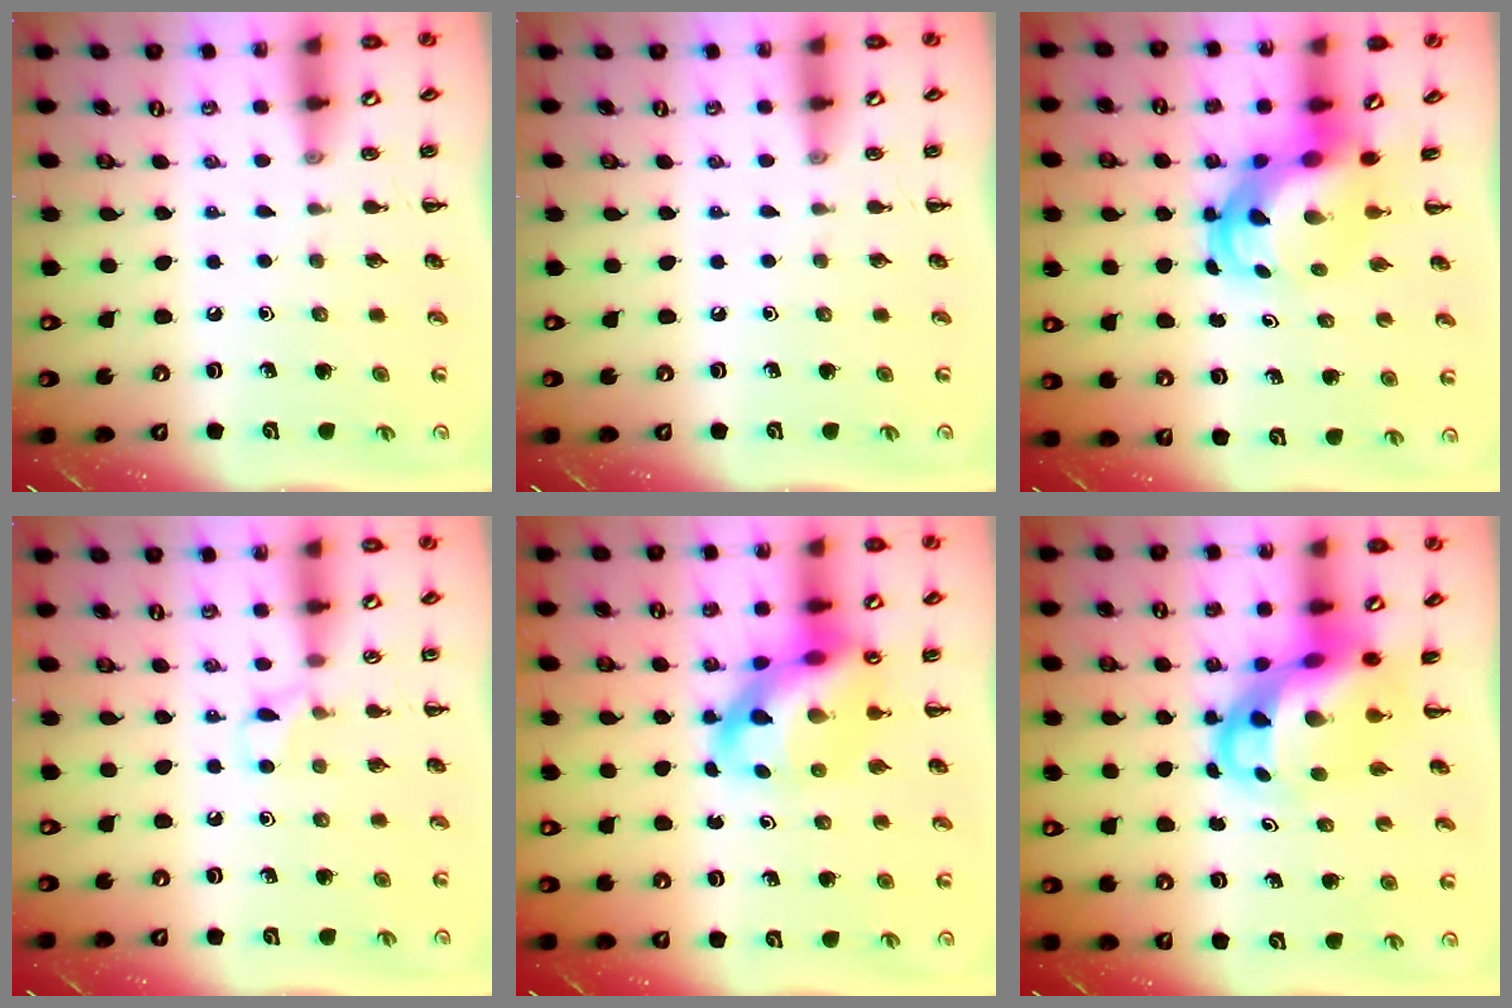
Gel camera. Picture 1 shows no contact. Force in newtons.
{"total": 0.0}
{"total": 5.7, "press": 5.4, "slide": 1.8}
{"total": 6.4, "press": 6.1, "slide": 1.9}
{"total": 13.8, "press": 13.3, "slide": 3.7}
{"total": 7.9, "press": 7.6, "slide": 2.0}